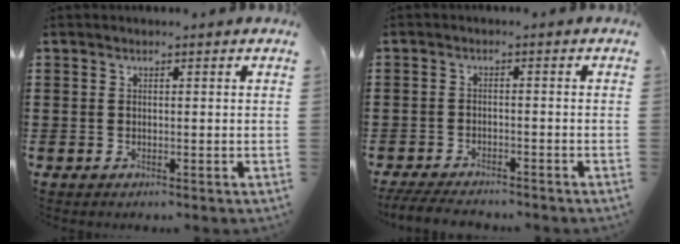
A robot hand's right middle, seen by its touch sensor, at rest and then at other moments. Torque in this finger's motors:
{"motor_torque": [0.30, 0.15, 0.06, 0.06]}